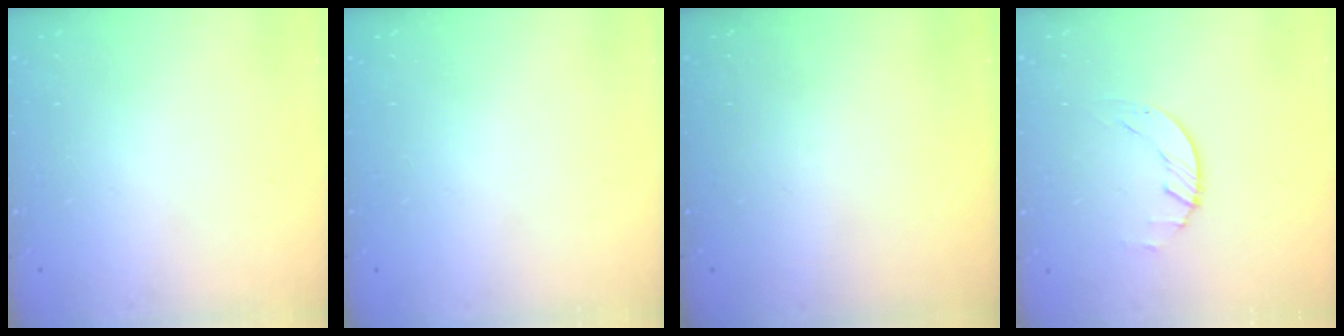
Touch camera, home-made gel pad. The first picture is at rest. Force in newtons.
{"total": 0.0}
{"total": 0.0}
{"total": 0.8, "press": 0.8, "slide": 0.2}